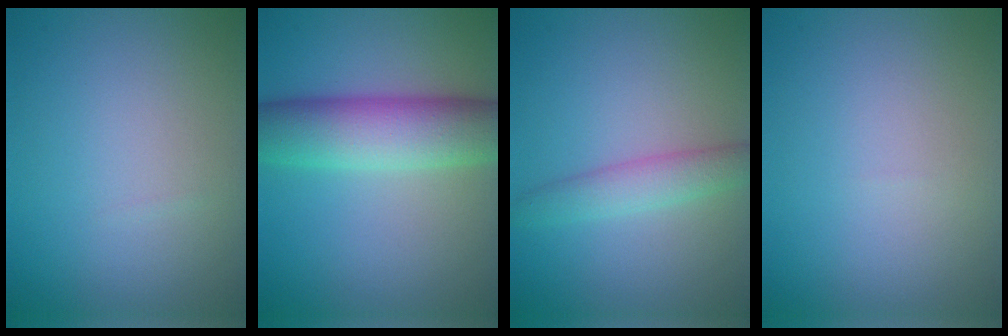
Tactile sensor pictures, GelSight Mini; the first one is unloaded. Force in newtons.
{"total": 7.9, "press": 7.9, "slide": 0.2}
{"total": 2.6, "press": 2.6, "slide": 0.1}
{"total": 0.0}